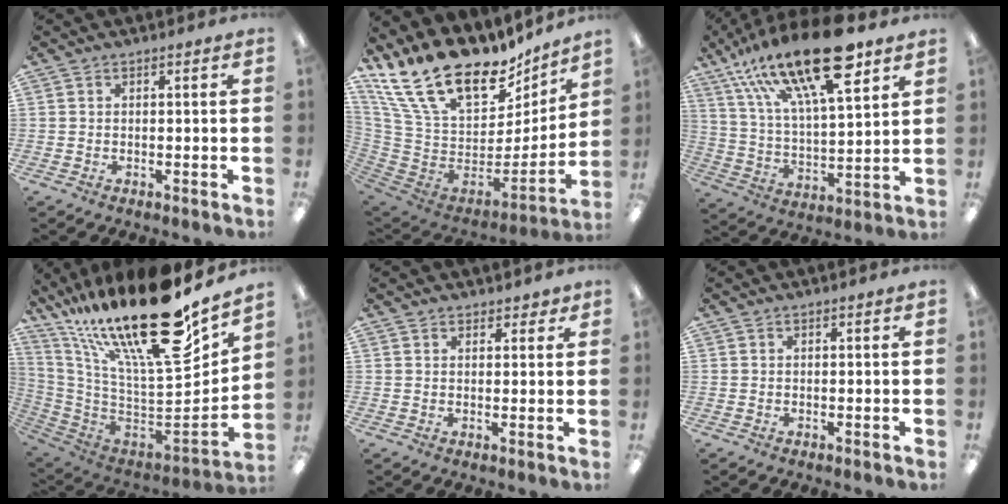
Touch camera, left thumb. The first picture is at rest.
{"total": 25.2, "force": [17.7, 12.0, 13.4], "torque": [-0.247, -0.132, 0.333]}
{"total": 24.4, "force": [16.0, 7.8, 16.6], "torque": [-0.292, -0.083, 0.266]}
{"total": 29.7, "force": [18.1, 8.9, 21.7], "torque": [-0.341, -0.142, 0.305]}
{"total": 2.3, "force": [2.0, 1.2, 0.3], "torque": [0.001, -0.004, 0.036]}
{"total": 0.0}